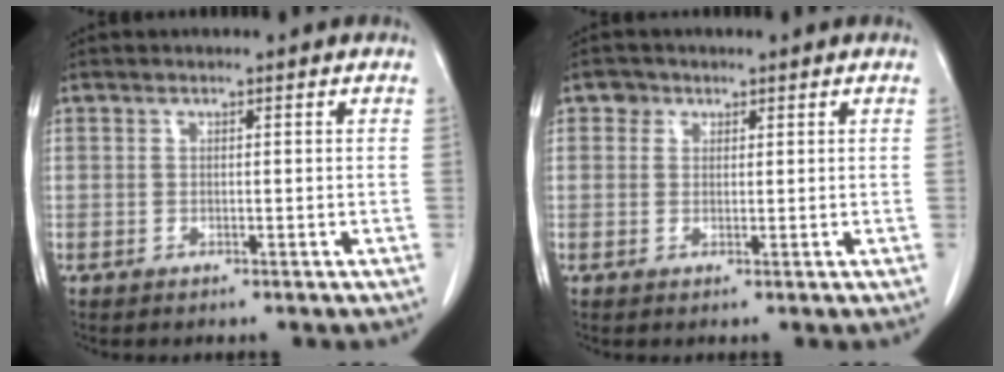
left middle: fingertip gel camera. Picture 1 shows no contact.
{"total": 1.6, "force": [0.8, 1.3, 0.3], "torque": [0.003, 0.001, 0.010]}